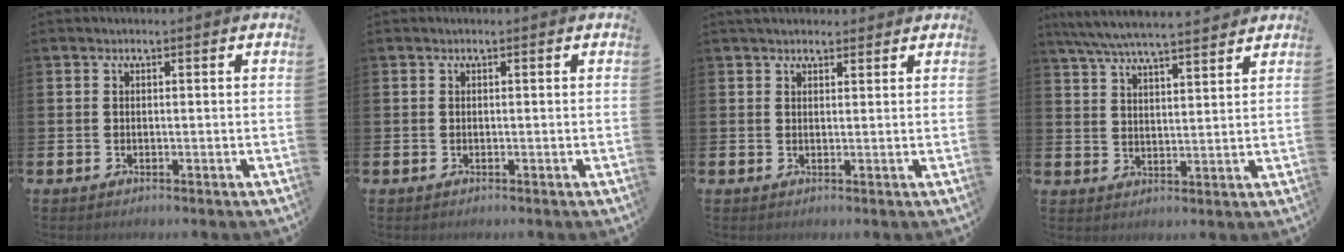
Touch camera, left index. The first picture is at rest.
{"total": 0.0}
{"total": 2.3, "force": [2.1, 0.8, 0.4], "torque": [0.000, -0.004, 0.036]}
{"total": 6.5, "force": [6.2, 0.4, 1.9], "torque": [-0.060, -0.028, 0.113]}